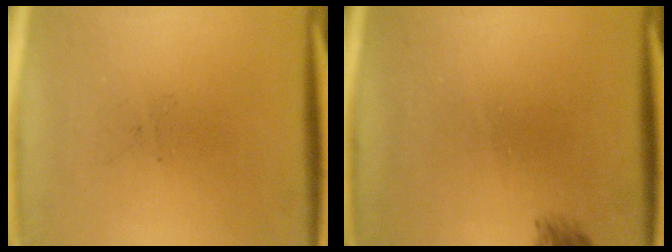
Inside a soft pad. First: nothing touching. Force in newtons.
{"total": 1.2}